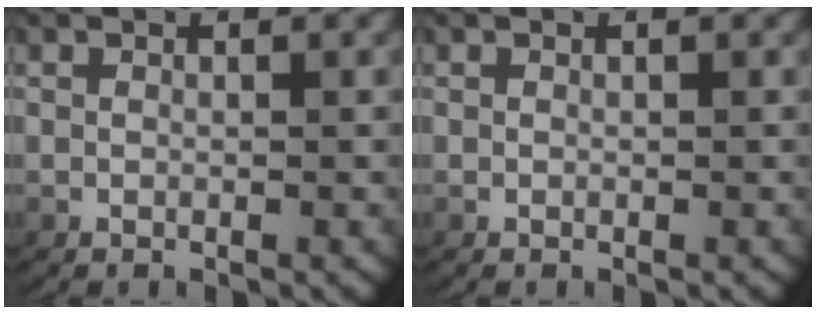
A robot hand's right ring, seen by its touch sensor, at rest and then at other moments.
{"total": 0.0}